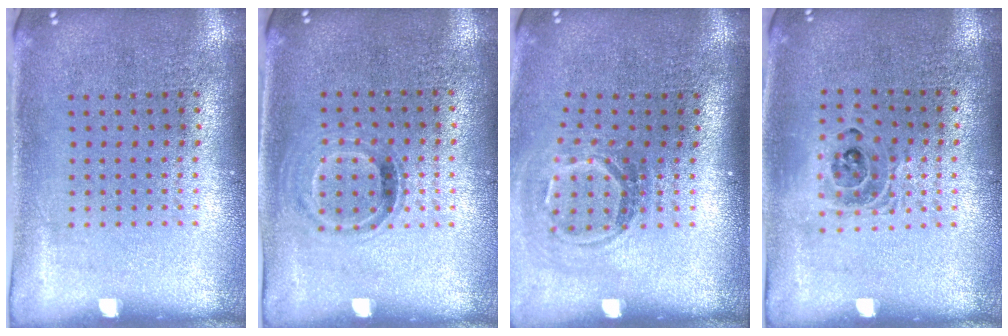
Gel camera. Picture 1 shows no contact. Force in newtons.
{"total": 0.8, "press": 0.7, "slide": 0.4}
{"total": 1.7, "press": 1.2, "slide": 1.3}
{"total": 1.3, "press": 1.2, "slide": 0.5}